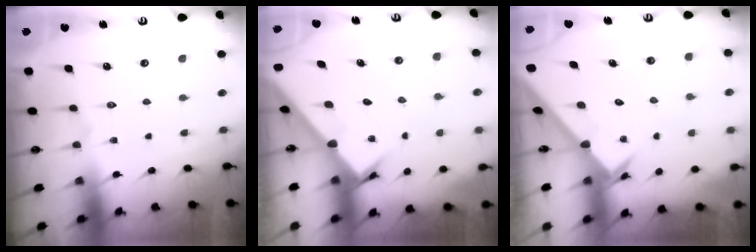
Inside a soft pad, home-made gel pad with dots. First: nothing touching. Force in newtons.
{"total": 2.0, "press": 2.0, "slide": 0.2}
{"total": 2.5, "press": 2.5, "slide": 0.2}